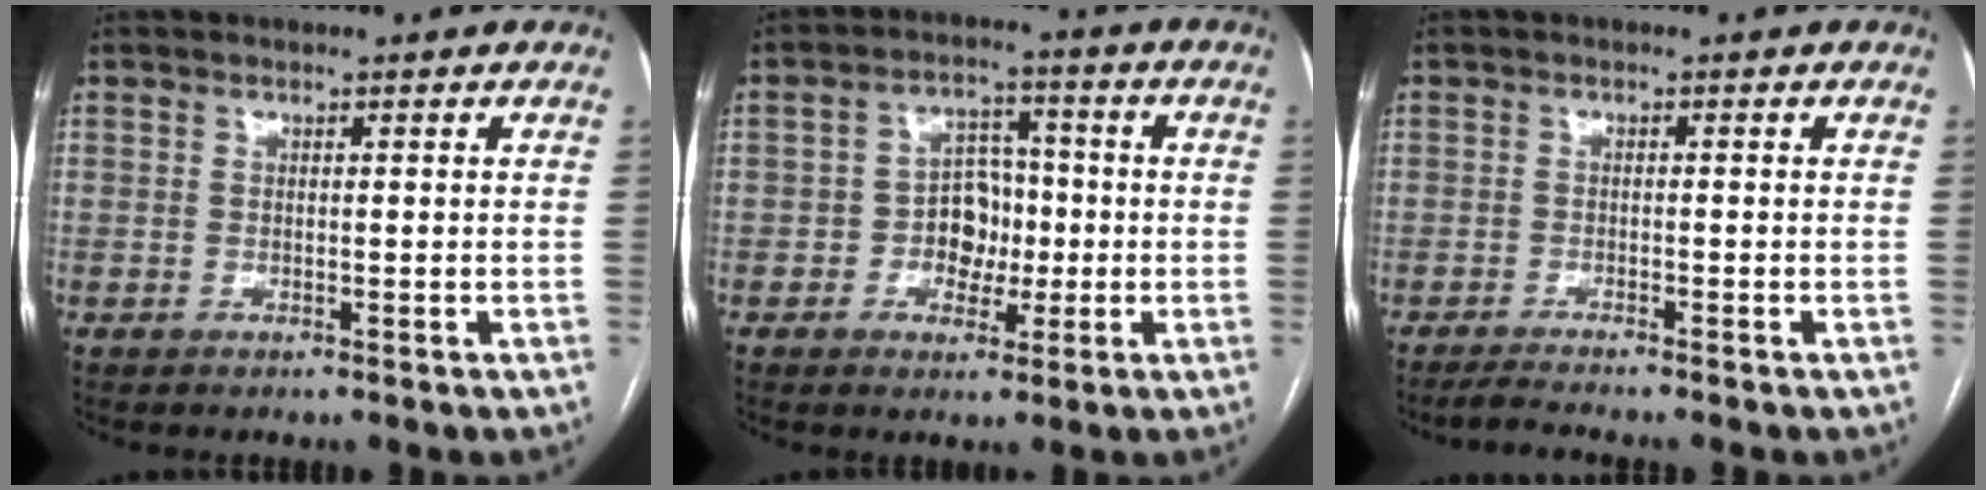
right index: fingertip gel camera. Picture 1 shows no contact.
{"total": 6.3, "force": [-1.2, 4.7, 4.1], "torque": [-0.066, 0.022, -0.019]}
{"total": 3.0, "force": [-2.7, -0.9, 1.0], "torque": [-0.027, -0.016, -0.050]}